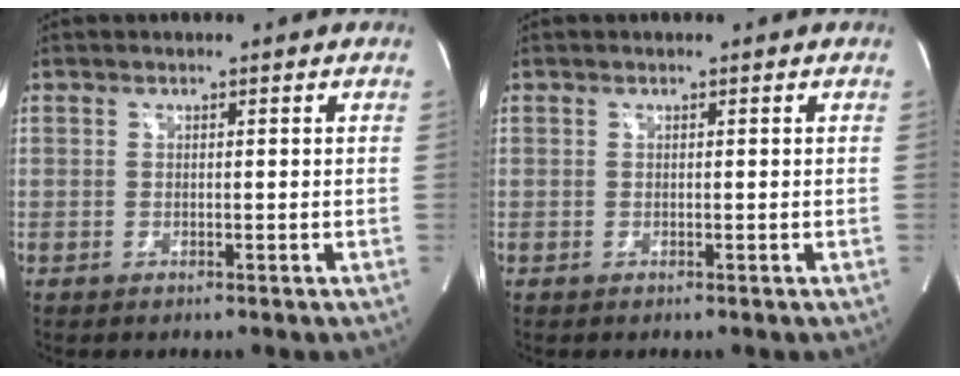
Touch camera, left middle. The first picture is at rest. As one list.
[{"total": 0.0}]